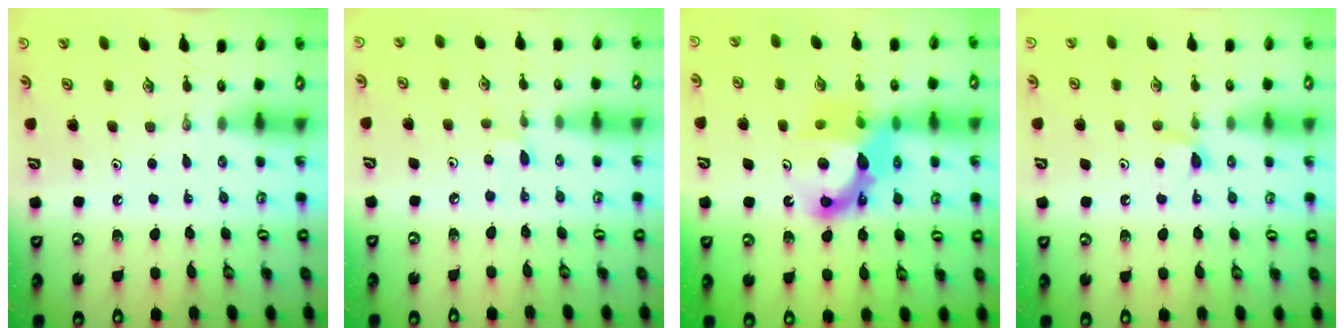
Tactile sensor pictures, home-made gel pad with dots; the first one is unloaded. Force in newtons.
{"total": 1.9, "press": 1.9, "slide": 0.2}
{"total": 13.3, "press": 13.1, "slide": 2.8}
{"total": 4.7, "press": 4.7, "slide": 0.6}